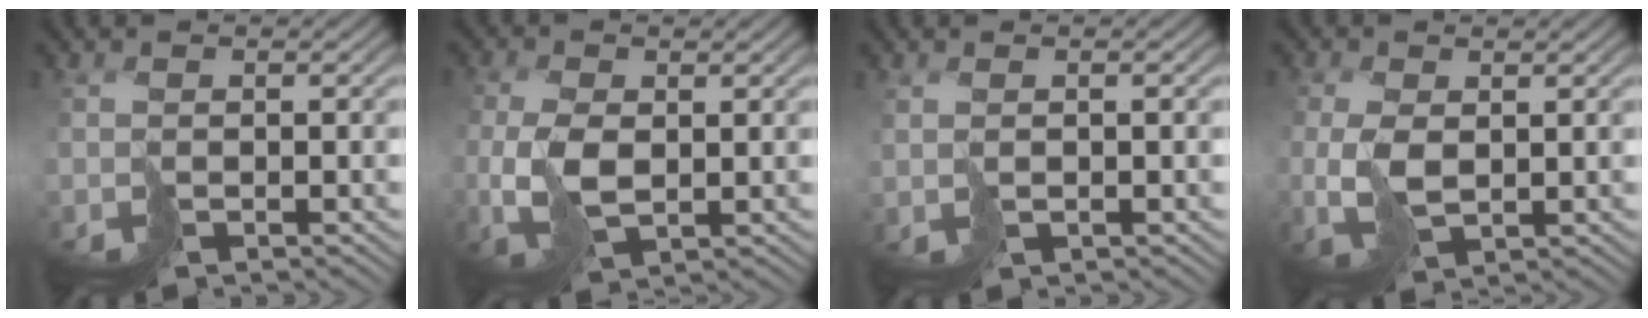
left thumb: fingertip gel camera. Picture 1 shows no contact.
{"total": 5.0, "force": [-0.4, 3.3, 3.7], "torque": [-0.106, -0.007, -0.003]}
{"total": 0.9, "force": [0.7, 0.2, 0.5], "torque": [-0.002, 0.000, 0.018]}
{"total": 3.8, "force": [0.0, 2.5, 2.8], "torque": [-0.087, -0.006, 0.008]}